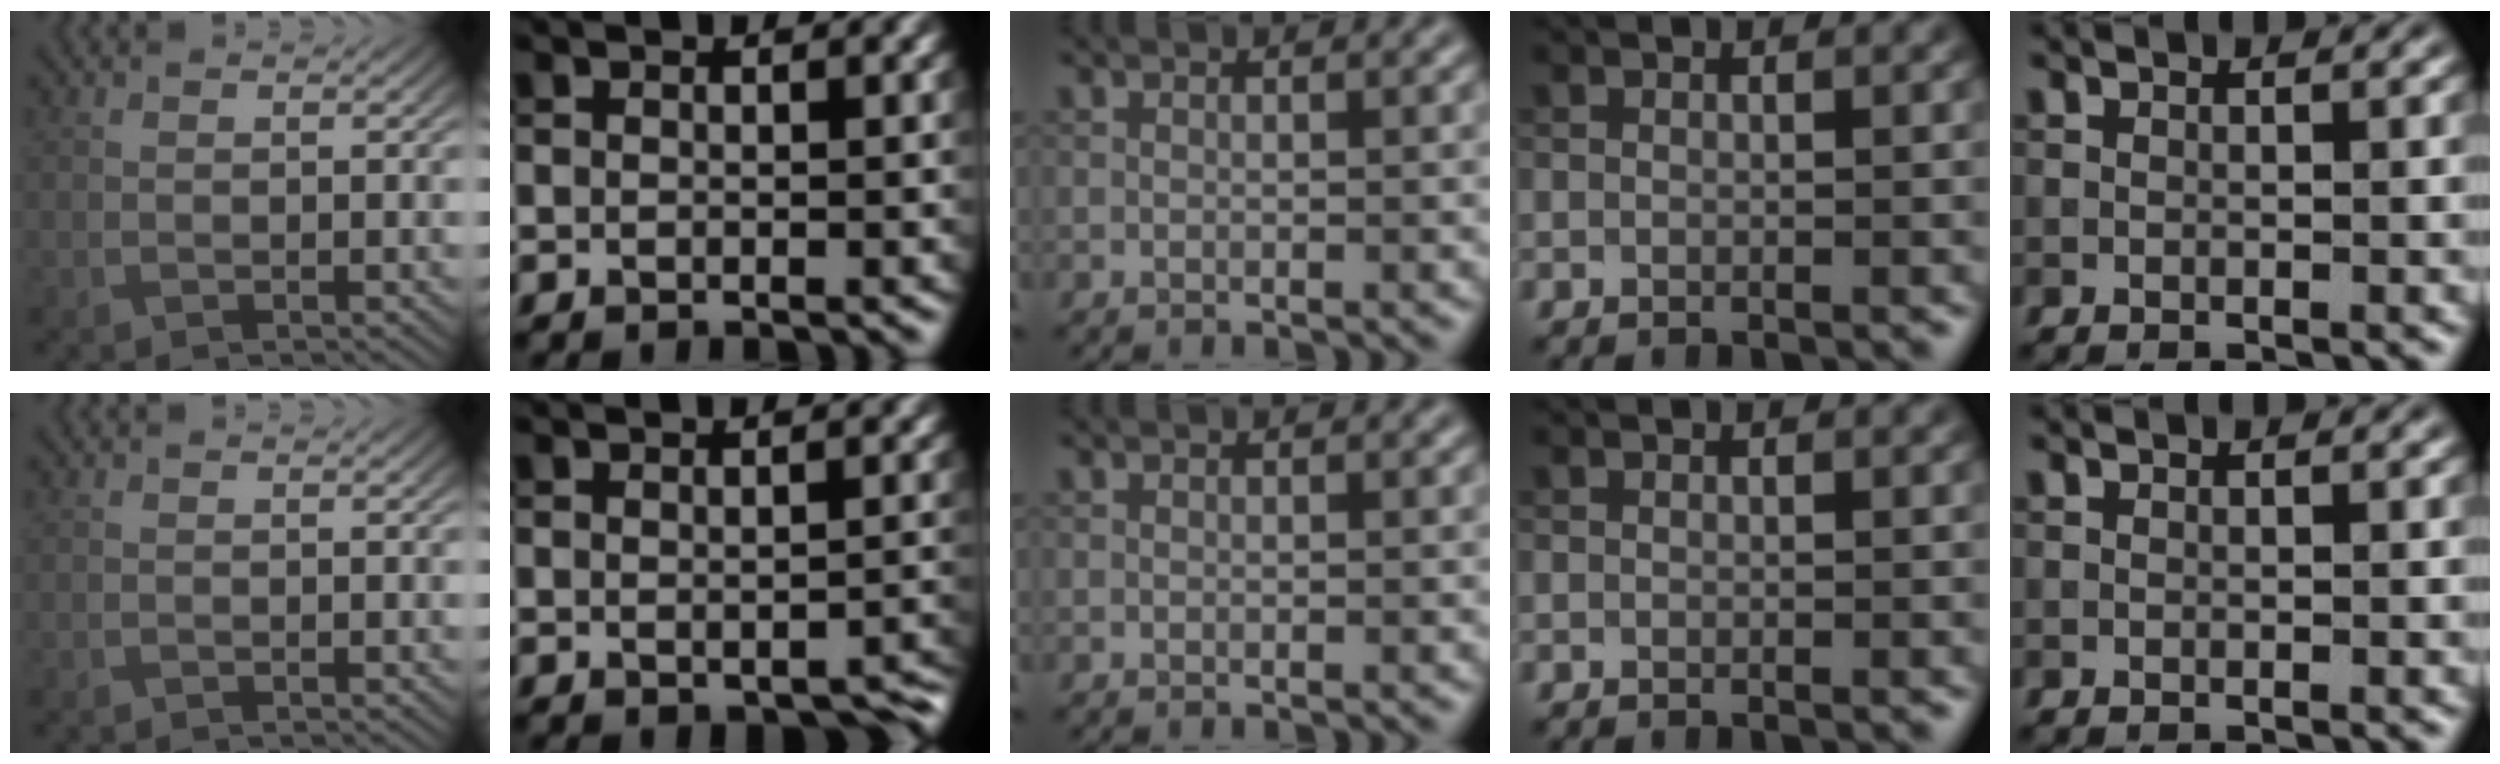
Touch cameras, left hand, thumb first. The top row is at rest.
{"index": {"total": 2.6, "force": [-1.1, 1.3, 2.0], "torque": [-0.026, -0.014, -0.002]}}